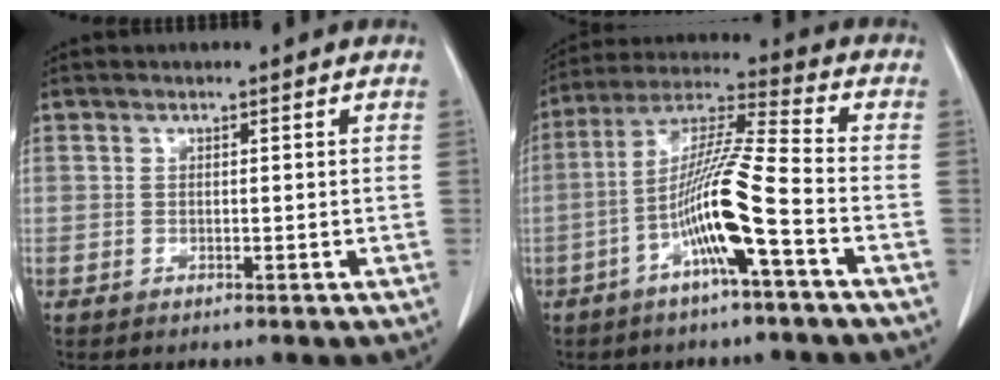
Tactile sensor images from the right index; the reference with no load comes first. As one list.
[{"total": 12.0, "force": [-4.5, -0.4, 11.2], "torque": [-0.221, 0.010, -0.089]}]